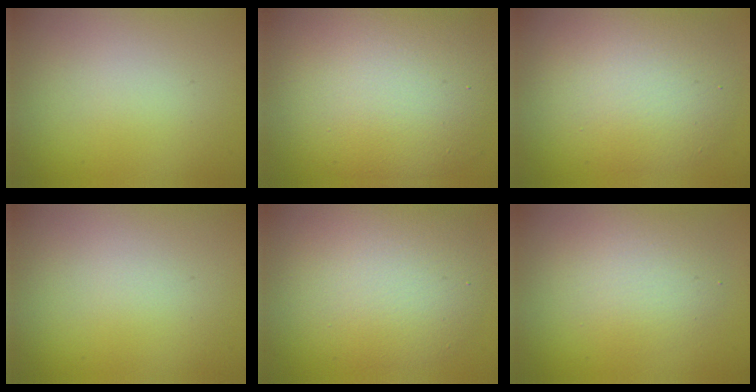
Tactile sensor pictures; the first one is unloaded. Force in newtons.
{"total": 10.4, "press": 10.4, "slide": 0.8}
{"total": 6.9, "press": 6.9, "slide": 0.7}
{"total": 0.0}
{"total": 6.9, "press": 6.9, "slide": 0.7}
{"total": 3.0, "press": 3.0, "slide": 0.1}